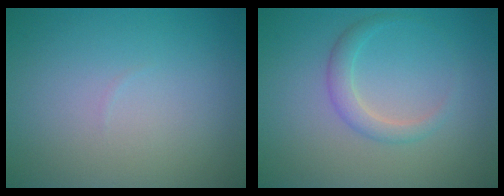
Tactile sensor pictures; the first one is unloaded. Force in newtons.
{"total": 1.9, "press": 1.9, "slide": 0.1}